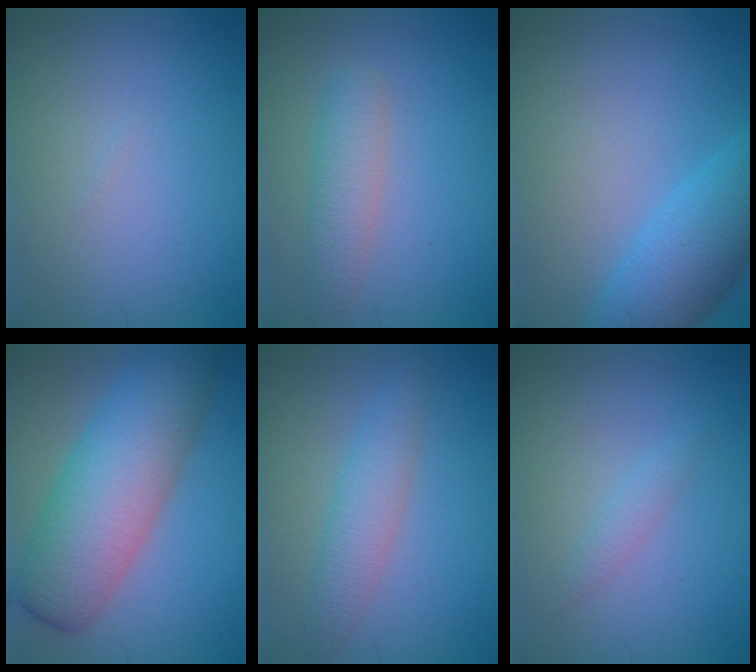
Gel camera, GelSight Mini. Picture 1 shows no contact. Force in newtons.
{"total": 3.0, "press": 3.0, "slide": 0.1}
{"total": 6.1, "press": 6.1, "slide": 0.2}
{"total": 9.2, "press": 9.2, "slide": 0.3}
{"total": 3.0, "press": 3.0, "slide": 0.0}
{"total": 1.2, "press": 1.2, "slide": 0.1}